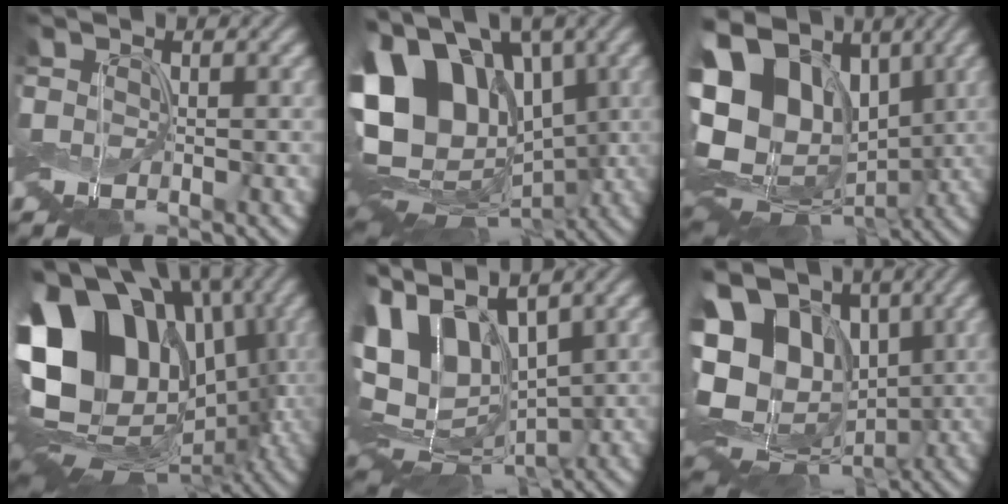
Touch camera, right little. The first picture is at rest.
{"total": 17.8, "force": [1.3, 12.2, 12.9], "torque": [-0.194, 0.020, 0.023]}
{"total": 14.7, "force": [1.2, 11.3, 9.3], "torque": [-0.172, 0.010, 0.032]}
{"total": 17.0, "force": [1.2, 12.7, 11.2], "torque": [-0.189, 0.013, 0.024]}
{"total": 12.5, "force": [2.6, 8.3, 9.1], "torque": [-0.181, 0.002, 0.061]}
{"total": 14.9, "force": [1.7, 11.4, 9.4], "torque": [-0.176, 0.013, 0.033]}